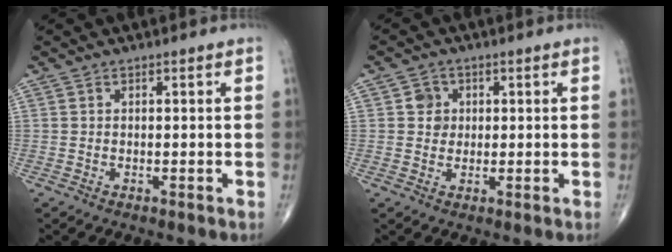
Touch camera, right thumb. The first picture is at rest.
{"total": 3.1, "force": [0.7, 2.9, 1.0], "torque": [0.003, 0.001, 0.008]}